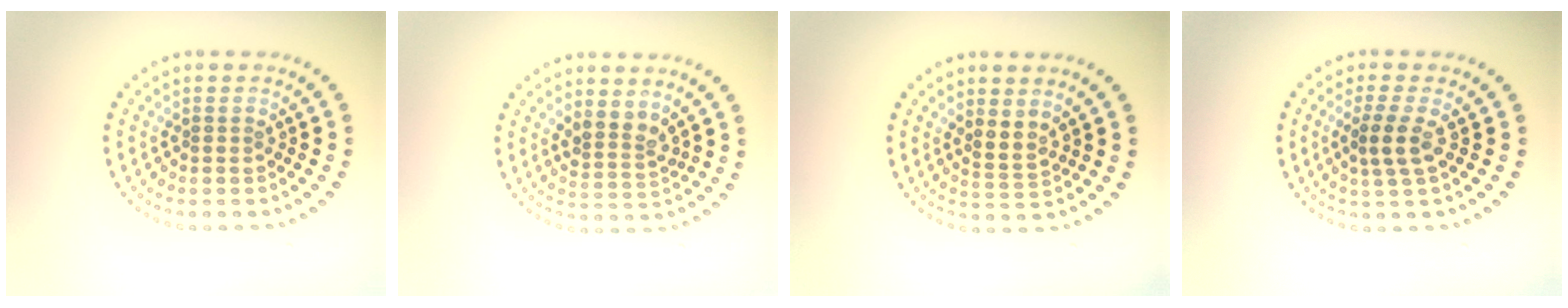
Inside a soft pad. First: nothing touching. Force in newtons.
{"total": 2.4, "press": 1.9, "slide": 1.4}
{"total": 1.7, "press": 1.3, "slide": 1.1}
{"total": 2.2, "press": 1.9, "slide": 1.2}